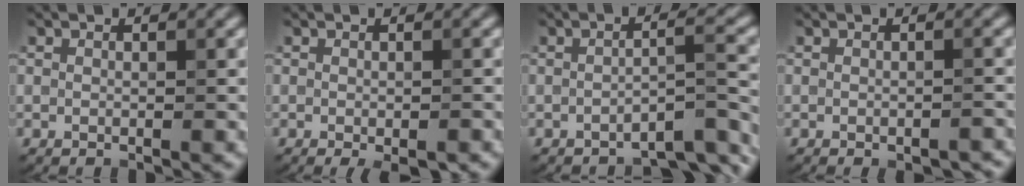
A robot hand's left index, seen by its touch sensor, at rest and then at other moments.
{"total": 1.6, "force": [-1.0, 0.3, 1.2], "torque": [-0.024, -0.007, -0.011]}
{"total": 4.8, "force": [-3.8, 0.8, 2.8], "torque": [-0.034, 0.010, -0.056]}
{"total": 1.5, "force": [-0.9, 0.4, 1.1], "torque": [-0.015, -0.001, -0.013]}